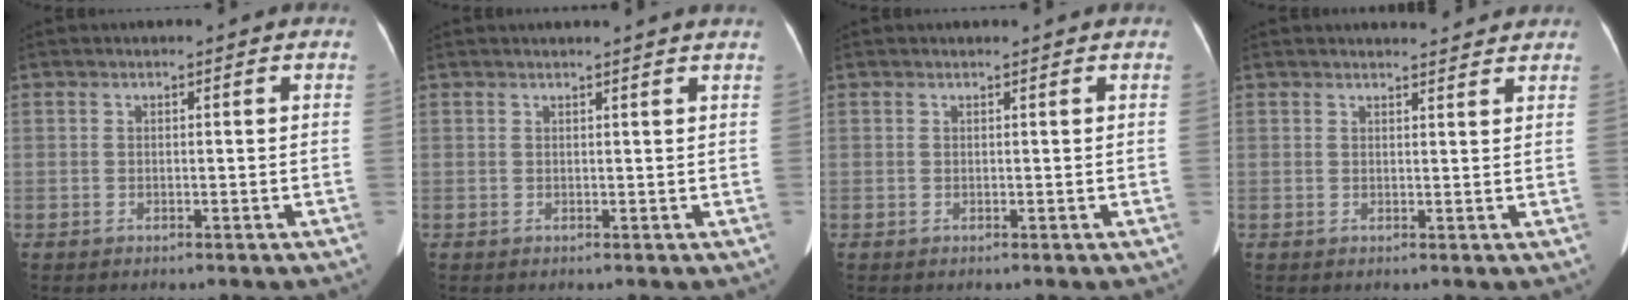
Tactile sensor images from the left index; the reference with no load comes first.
{"total": 4.1, "force": [3.8, -0.5, 1.4], "torque": [-0.021, 0.008, 0.035]}
{"total": 0.9, "force": [0.8, 0.0, 0.3], "torque": [-0.008, 0.008, 0.015]}
{"total": 4.6, "force": [4.4, 0.7, 0.9], "torque": [-0.017, 0.006, 0.046]}